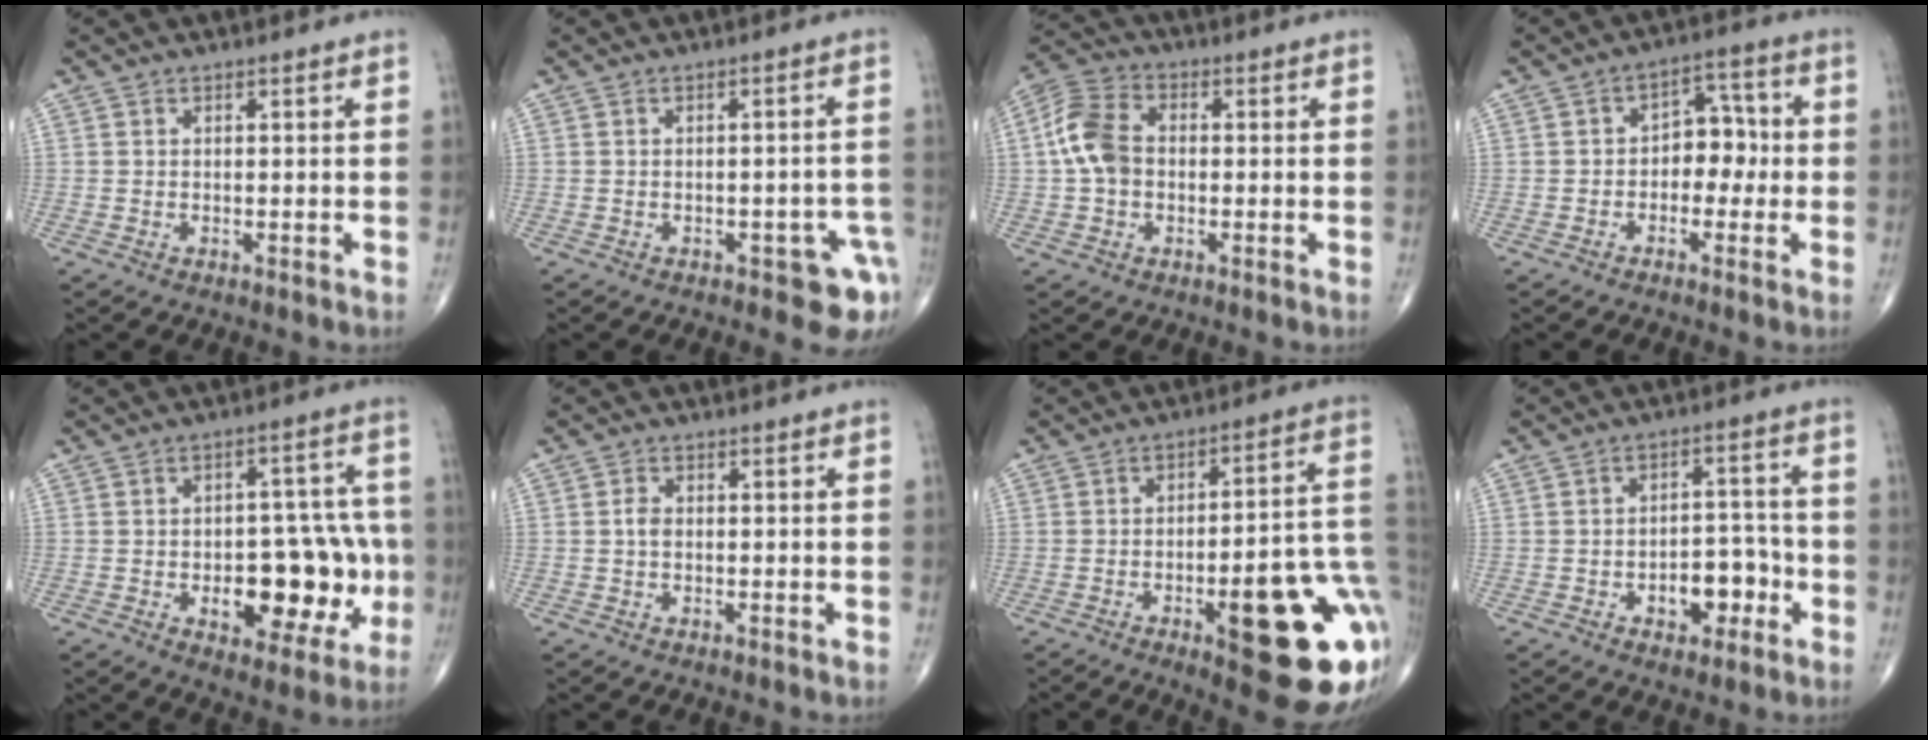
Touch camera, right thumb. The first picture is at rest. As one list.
[{"total": 6.9, "force": [-3.4, 2.9, 5.2], "torque": [-0.039, 0.020, -0.038]}, {"total": 8.9, "force": [-0.1, 6.3, 6.3], "torque": [-0.127, 0.028, -0.013]}, {"total": 6.7, "force": [-0.8, 4.7, 4.7], "torque": [-0.031, 0.031, -0.025]}, {"total": 17.1, "force": [-3.7, 9.3, 13.9], "torque": [-0.137, 0.036, -0.034]}, {"total": 1.7, "force": [-0.1, 1.2, 1.2], "torque": [-0.019, 0.005, -0.004]}, {"total": 23.2, "force": [-6.7, 6.4, 21.2], "torque": [-0.224, 0.020, -0.076]}, {"total": 8.3, "force": [-3.1, 5.0, 5.9], "torque": [-0.054, 0.035, -0.044]}]